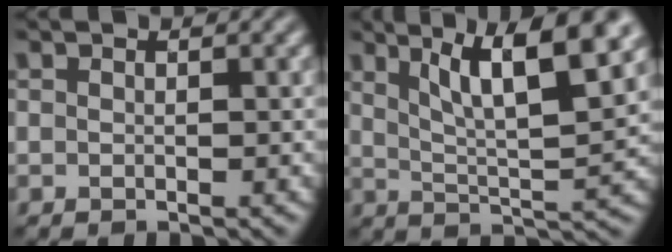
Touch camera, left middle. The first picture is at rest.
{"total": 10.4, "force": [4.9, 3.1, 8.7], "torque": [-0.135, 0.005, 0.077]}